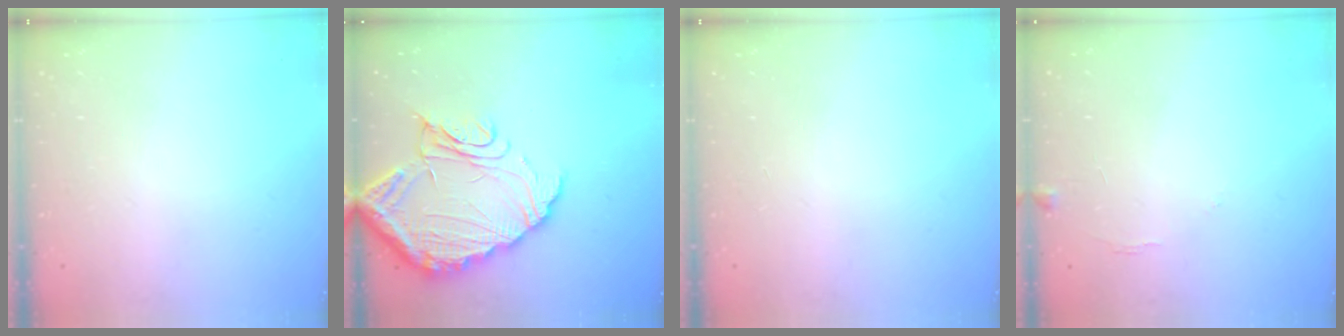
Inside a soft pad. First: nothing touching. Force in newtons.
{"total": 17.8, "press": 17.7, "slide": 2.2}
{"total": 0.0}
{"total": 6.5, "press": 6.5, "slide": 0.3}